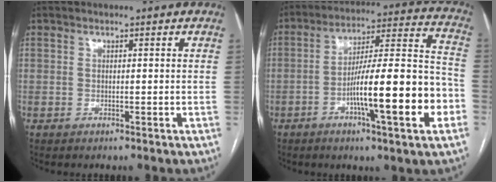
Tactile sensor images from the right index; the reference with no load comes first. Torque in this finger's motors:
{"motor_torque": [2.14, 0.00, 1.05, 0.21]}